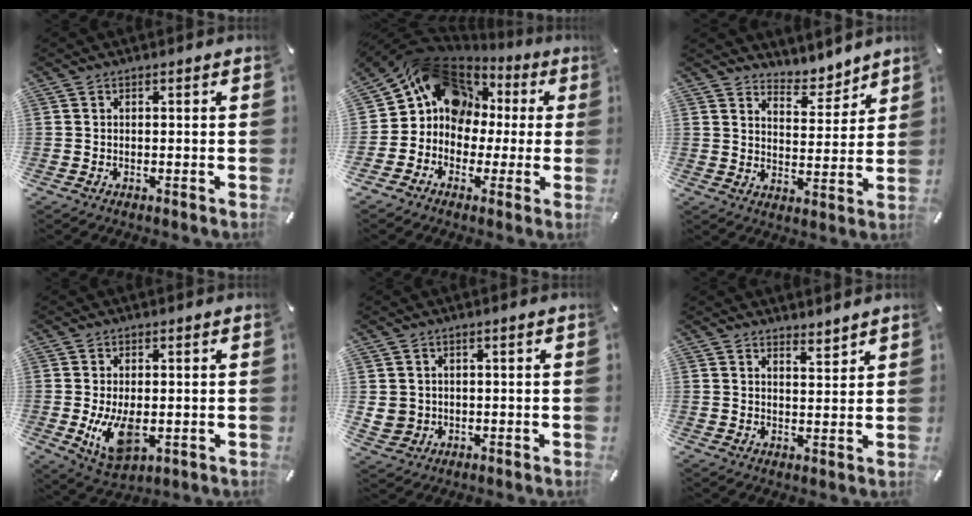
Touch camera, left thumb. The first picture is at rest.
{"total": 14.7, "force": [5.3, 12.7, 5.3], "torque": [-0.092, -0.033, 0.107]}
{"total": 6.5, "force": [5.7, 3.0, 0.0], "torque": [0.012, -0.057, 0.100]}
{"total": 9.0, "force": [-0.9, 5.1, 7.4], "torque": [-0.147, -0.013, -0.012]}
{"total": 3.9, "force": [0.6, 3.8, 0.8], "torque": [-0.029, 0.005, 0.013]}
{"total": 3.4, "force": [3.3, 0.6, 0.1], "torque": [0.009, -0.028, 0.060]}